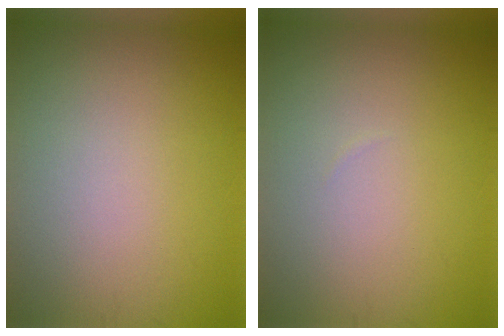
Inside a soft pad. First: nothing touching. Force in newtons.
{"total": 0.0}